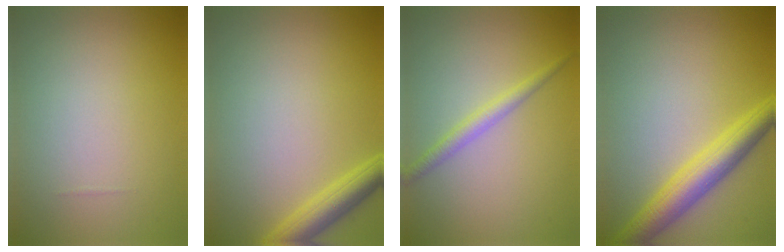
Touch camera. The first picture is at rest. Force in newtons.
{"total": 3.1, "press": 3.1, "slide": 0.2}
{"total": 1.8, "press": 1.8, "slide": 0.0}
{"total": 4.9, "press": 4.9, "slide": 0.2}